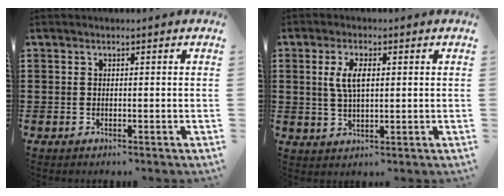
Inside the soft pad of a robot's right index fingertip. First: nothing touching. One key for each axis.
{"total": 4.9, "fx": 1.1, "fy": 1.8, "fz": 4.4, "tx": -0.091, "ty": 0.008, "tz": 0.017}